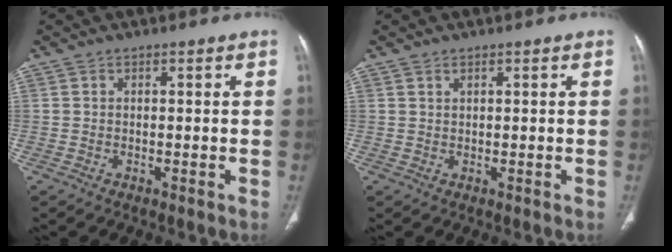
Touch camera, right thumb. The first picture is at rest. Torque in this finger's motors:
{"motor_torque": [-0.24, -0.02, -0.25, -0.05, 0.09]}